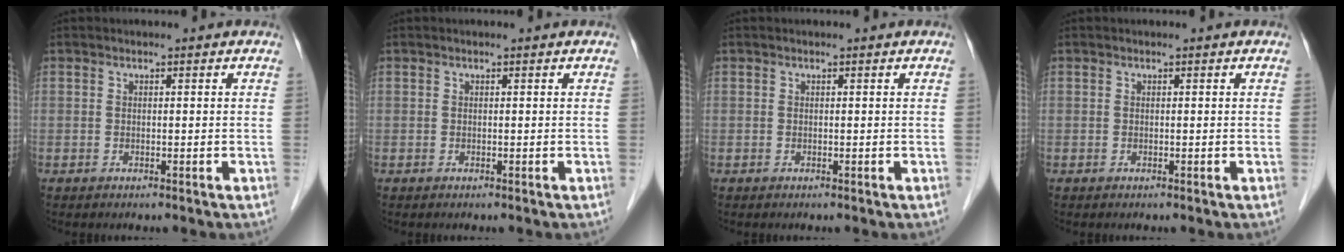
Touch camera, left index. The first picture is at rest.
{"total": 0.0}
{"total": 0.0}
{"total": 0.0}